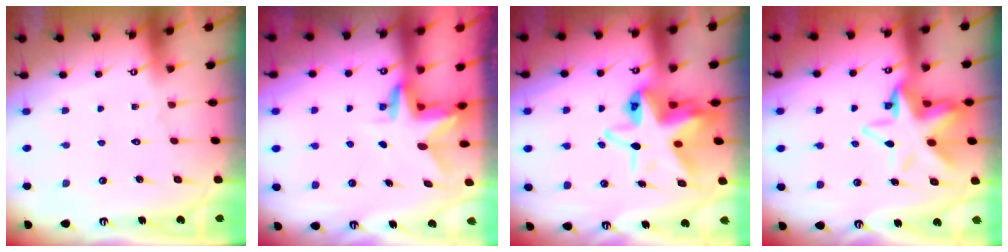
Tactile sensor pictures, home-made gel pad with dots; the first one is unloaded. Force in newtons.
{"total": 2.9, "press": 2.9, "slide": 0.2}
{"total": 11.1, "press": 11.0, "slide": 0.9}
{"total": 11.9, "press": 11.7, "slide": 1.9}